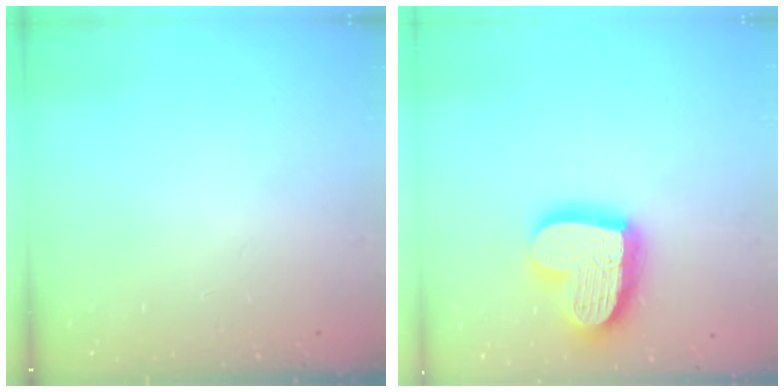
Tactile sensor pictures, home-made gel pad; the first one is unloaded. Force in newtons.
{"total": 20.5, "press": 20.4, "slide": 1.5}